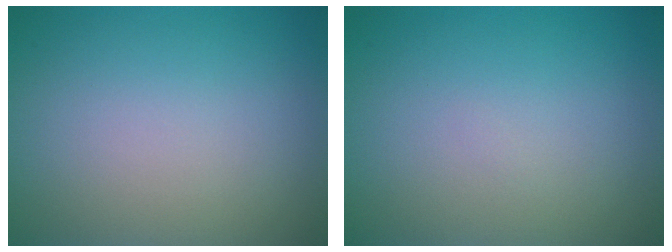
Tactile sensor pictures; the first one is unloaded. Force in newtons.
{"total": 0.0}